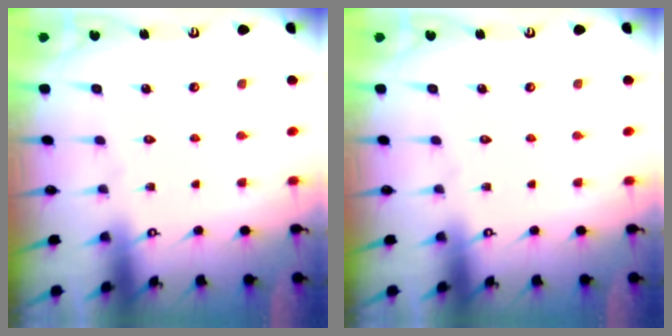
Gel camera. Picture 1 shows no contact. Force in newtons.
{"total": 0.0}